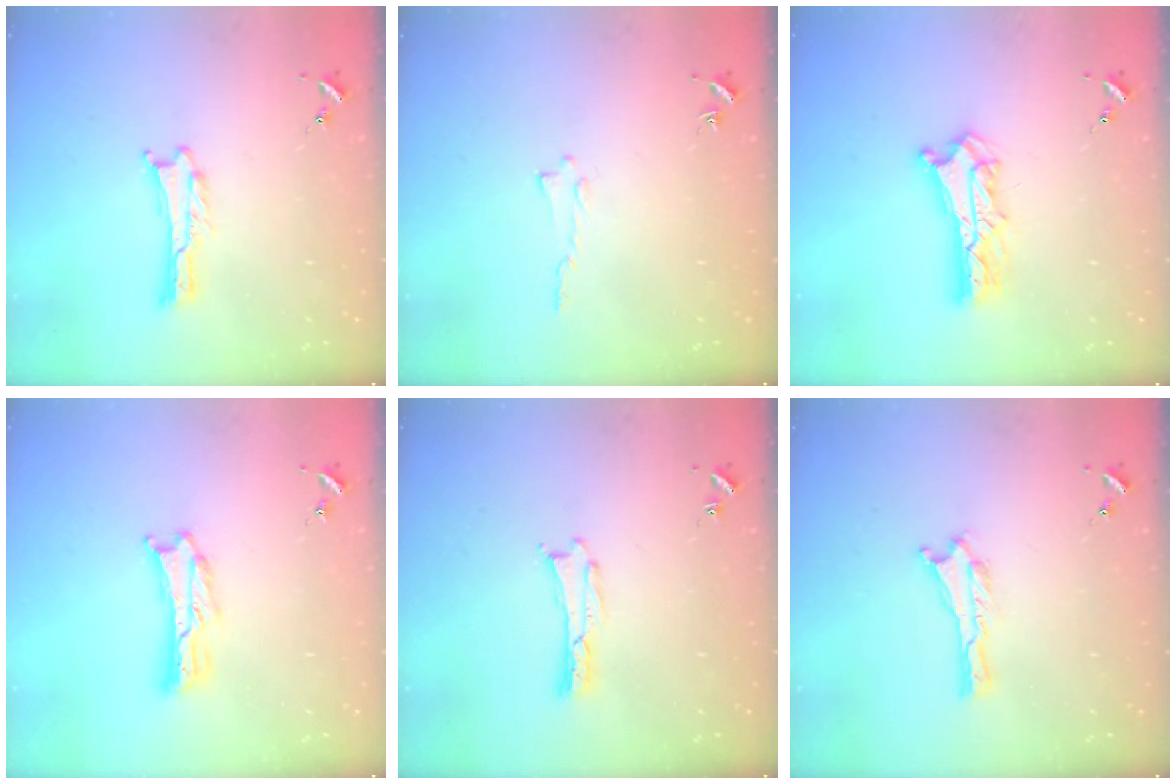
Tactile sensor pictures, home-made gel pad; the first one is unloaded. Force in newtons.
{"total": 0.0}
{"total": 5.8, "press": 5.8, "slide": 0.4}
{"total": 1.6, "press": 1.6, "slide": 0.3}
{"total": 0.0}
{"total": 0.0}